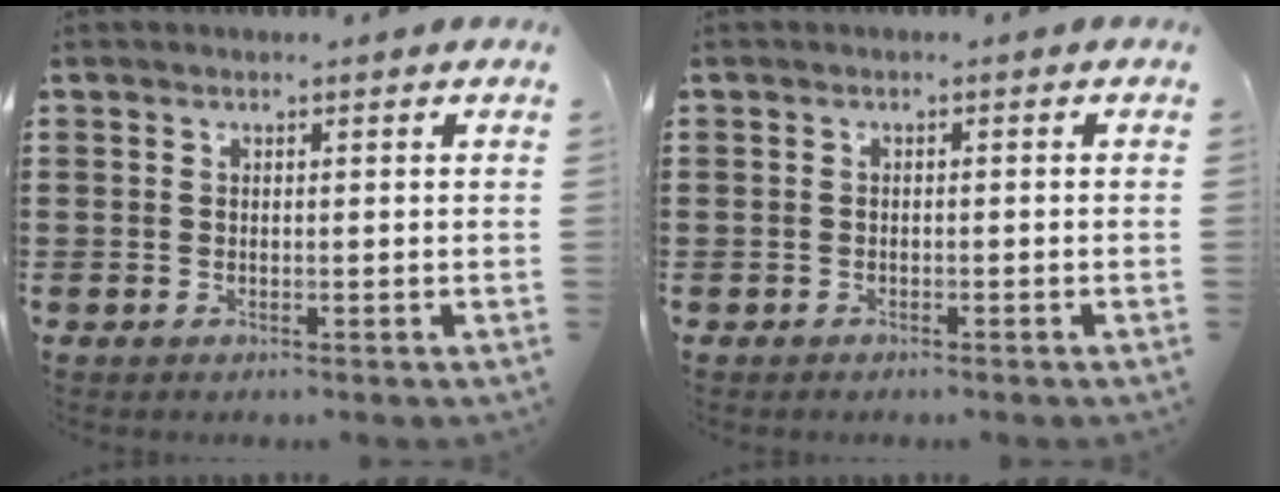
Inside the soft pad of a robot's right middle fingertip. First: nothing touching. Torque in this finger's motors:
{"motor_torque": [-0.25, 0.12, -0.03, -0.01]}